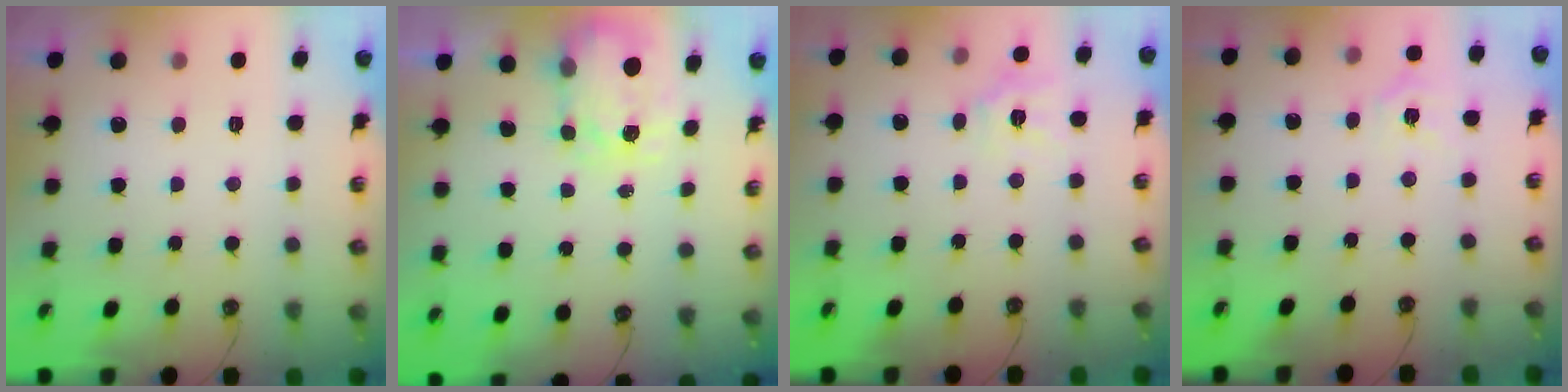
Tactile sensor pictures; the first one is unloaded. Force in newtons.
{"total": 3.8, "press": 3.7, "slide": 0.6}
{"total": 8.9, "press": 8.9, "slide": 0.9}
{"total": 5.9, "press": 5.9, "slide": 0.5}